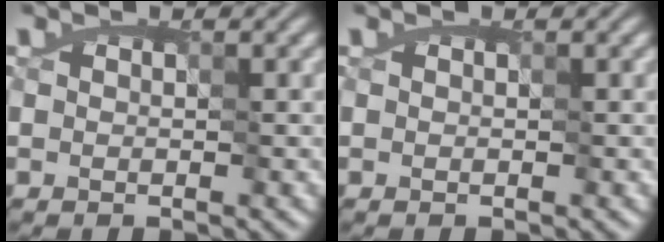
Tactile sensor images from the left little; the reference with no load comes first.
{"total": 0.0}